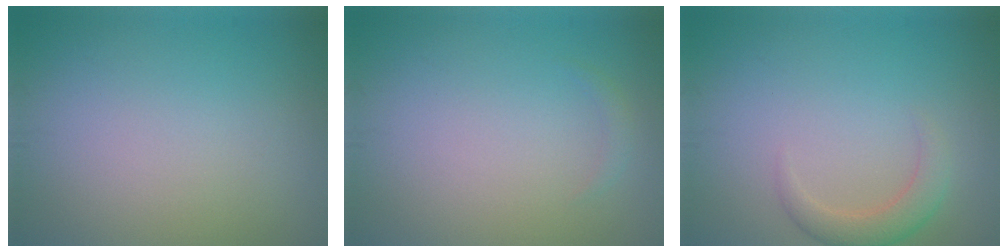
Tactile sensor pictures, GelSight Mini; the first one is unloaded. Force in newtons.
{"total": 0.7, "press": 0.7, "slide": 0.1}
{"total": 2.4, "press": 2.4, "slide": 0.2}